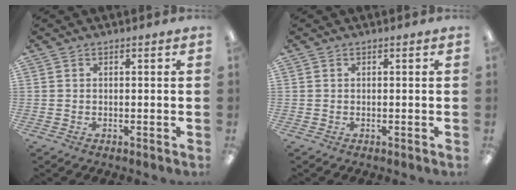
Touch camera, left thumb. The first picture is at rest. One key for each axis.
{"total": 0.0}